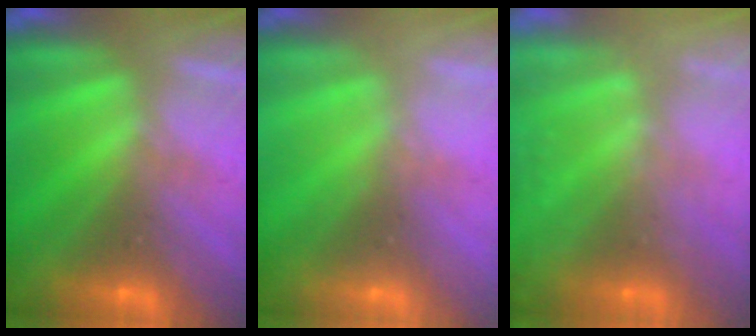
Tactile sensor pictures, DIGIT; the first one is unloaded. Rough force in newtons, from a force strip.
{"total": 2.3}
{"total": 7.6}